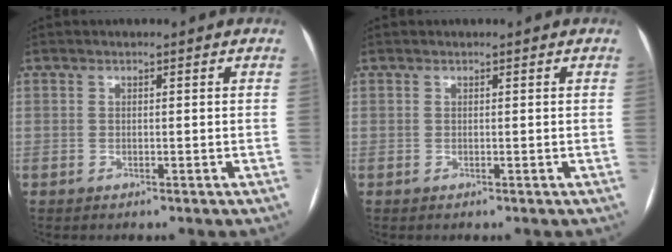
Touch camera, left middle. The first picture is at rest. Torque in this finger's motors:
{"motor_torque": [-0.05, 0.03, 0.01, -0.01]}